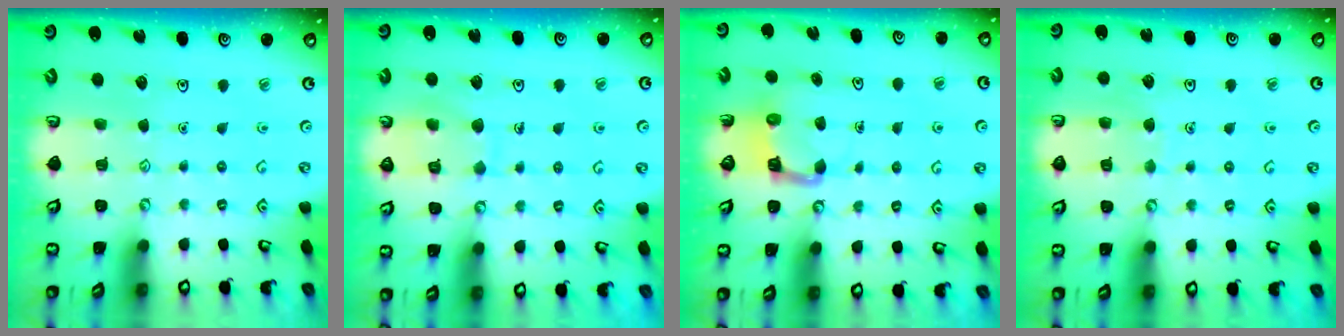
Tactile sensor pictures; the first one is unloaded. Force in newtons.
{"total": 9.0, "press": 8.9, "slide": 0.8}
{"total": 3.9, "press": 3.8, "slide": 0.3}
{"total": 3.9, "press": 3.9, "slide": 0.3}